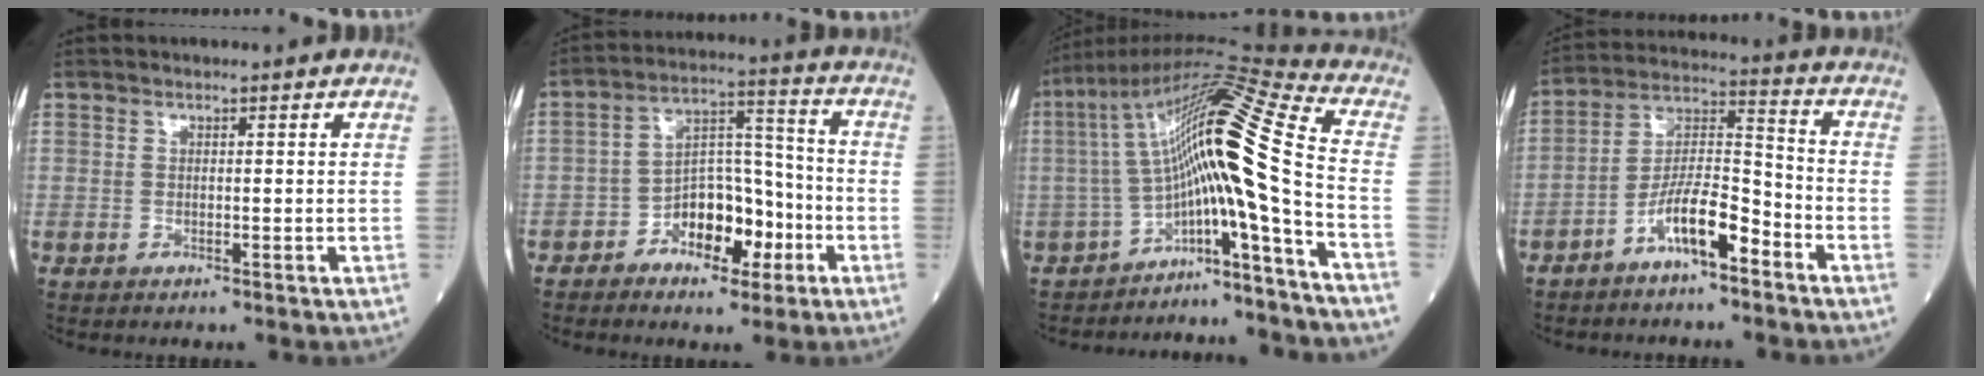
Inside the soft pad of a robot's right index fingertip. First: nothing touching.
{"total": 9.9, "force": [-4.6, 5.0, 7.1], "torque": [-0.122, 0.028, -0.075]}
{"total": 15.1, "force": [-4.8, -1.1, 14.2], "torque": [-0.243, 0.050, -0.080]}
{"total": 9.5, "force": [-5.7, 2.0, 7.4], "torque": [-0.145, 0.014, -0.108]}